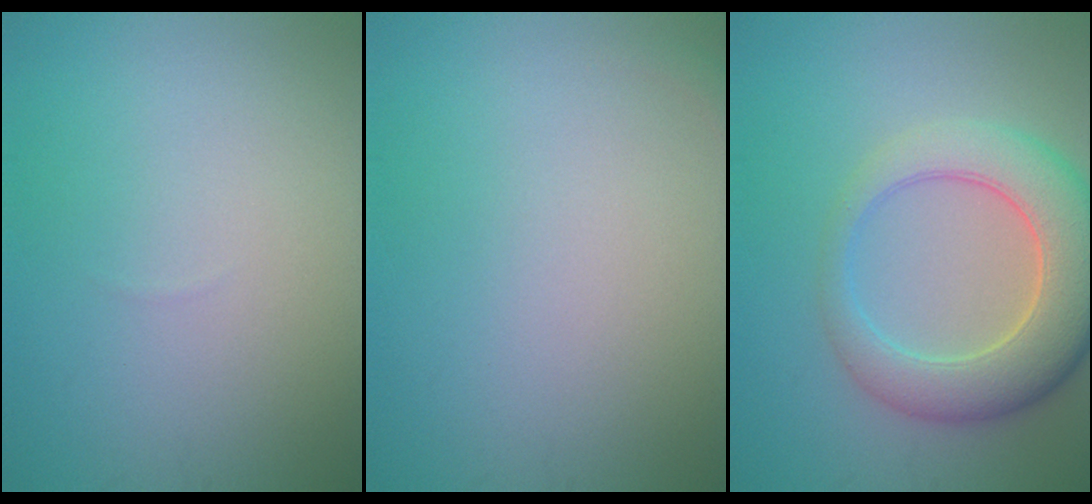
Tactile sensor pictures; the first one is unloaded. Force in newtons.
{"total": 0.6, "press": 0.6, "slide": 0.1}
{"total": 7.4, "press": 7.3, "slide": 0.5}